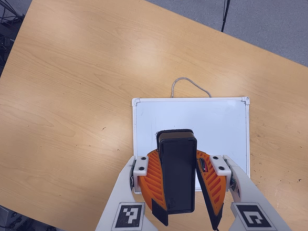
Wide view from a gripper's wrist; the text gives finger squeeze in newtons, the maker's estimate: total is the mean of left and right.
{"total": 9.0, "left": 9.5, "right": 8.6}